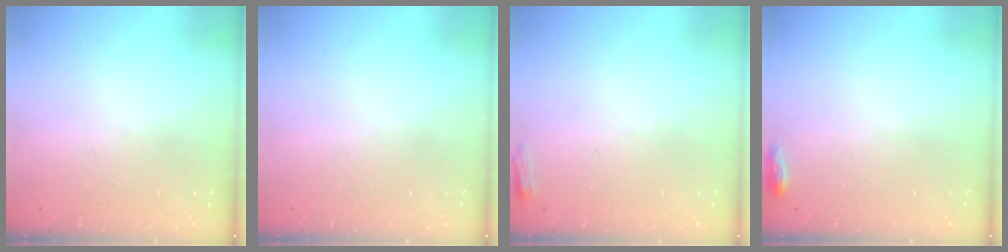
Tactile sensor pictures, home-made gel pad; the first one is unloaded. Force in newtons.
{"total": 0.0}
{"total": 3.1, "press": 3.0, "slide": 0.5}
{"total": 3.7, "press": 3.5, "slide": 1.2}